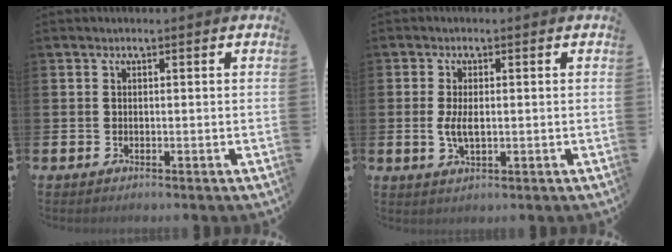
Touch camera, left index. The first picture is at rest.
{"total": 3.1, "force": [0.0, 1.4, 2.7], "torque": [-0.053, 0.005, -0.002]}